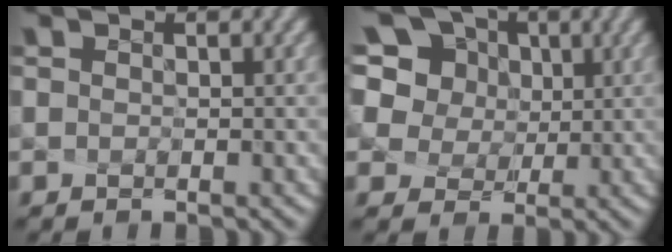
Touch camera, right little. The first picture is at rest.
{"total": 14.0, "force": [7.0, 10.2, 6.5], "torque": [-0.181, 0.043, 0.137]}